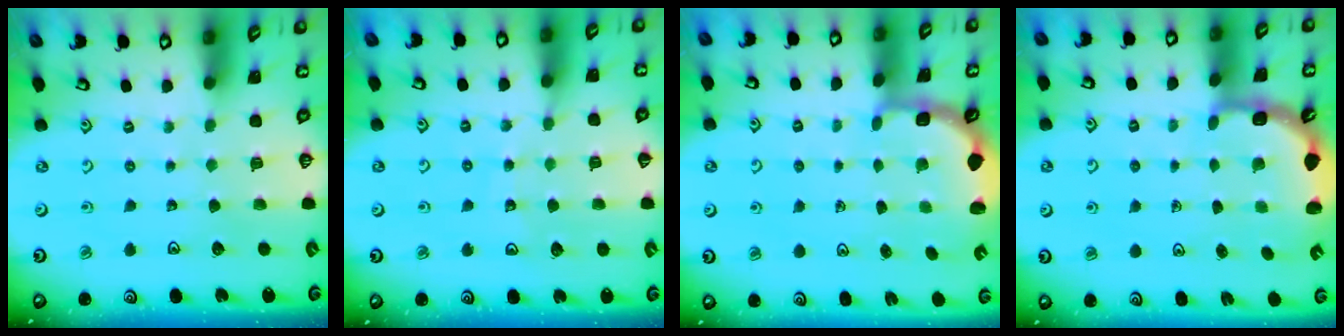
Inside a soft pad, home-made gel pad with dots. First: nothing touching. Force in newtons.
{"total": 9.1, "press": 8.8, "slide": 2.1}
{"total": 2.8, "press": 2.3, "slide": 1.7}
{"total": 3.1, "press": 2.5, "slide": 1.9}